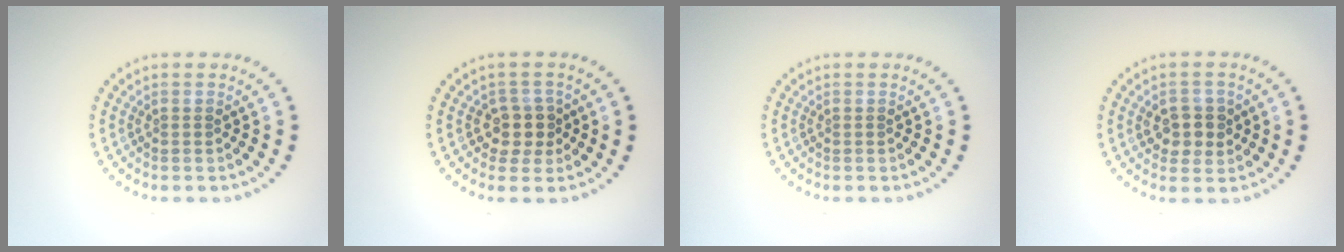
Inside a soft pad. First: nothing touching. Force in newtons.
{"total": 2.5, "press": 2.2, "slide": 1.2}
{"total": 0.0}
{"total": 2.9, "press": 2.8, "slide": 0.7}